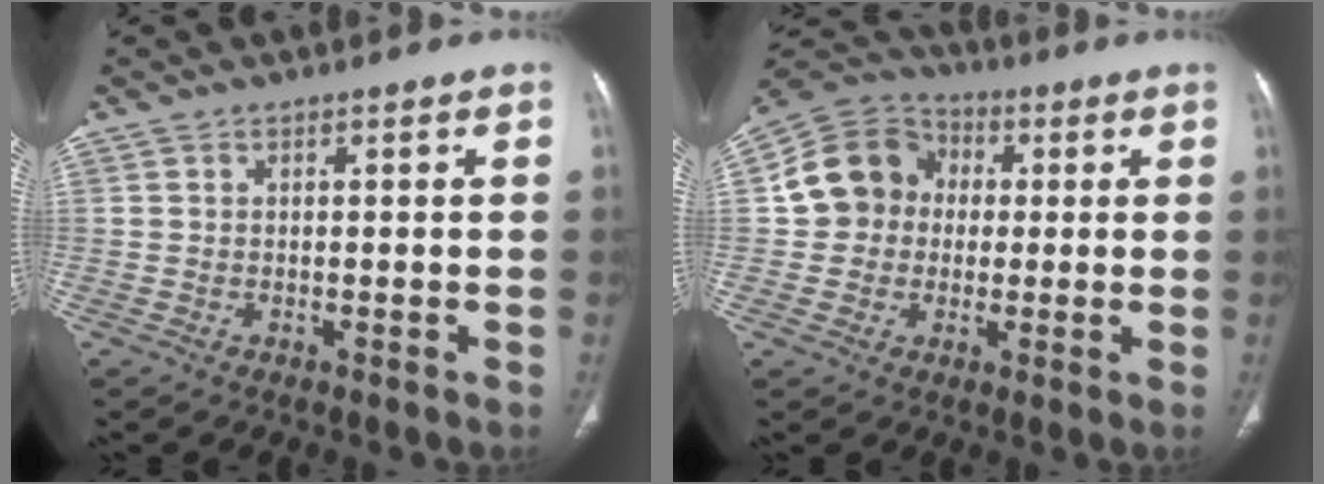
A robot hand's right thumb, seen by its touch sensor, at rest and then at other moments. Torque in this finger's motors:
{"motor_torque": [-0.17, 0.22, 0.03, -0.13, 0.23]}